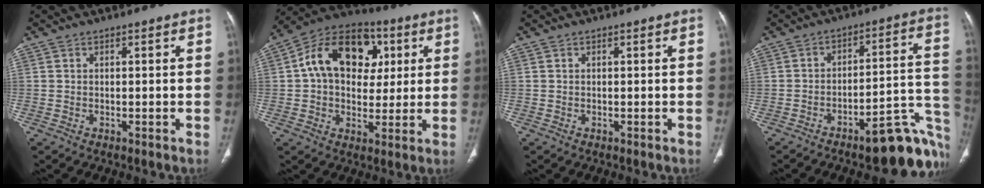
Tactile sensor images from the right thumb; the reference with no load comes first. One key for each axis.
{"total": 18.2, "fx": 4.2, "fy": 13.0, "fz": 12.0, "tx": -0.165, "ty": 0.014, "tz": 0.060}
{"total": 0.0}
{"total": 16.8, "fx": -8.8, "fy": 4.9, "fz": 13.5, "tx": -0.099, "ty": 0.084, "tz": -0.112}